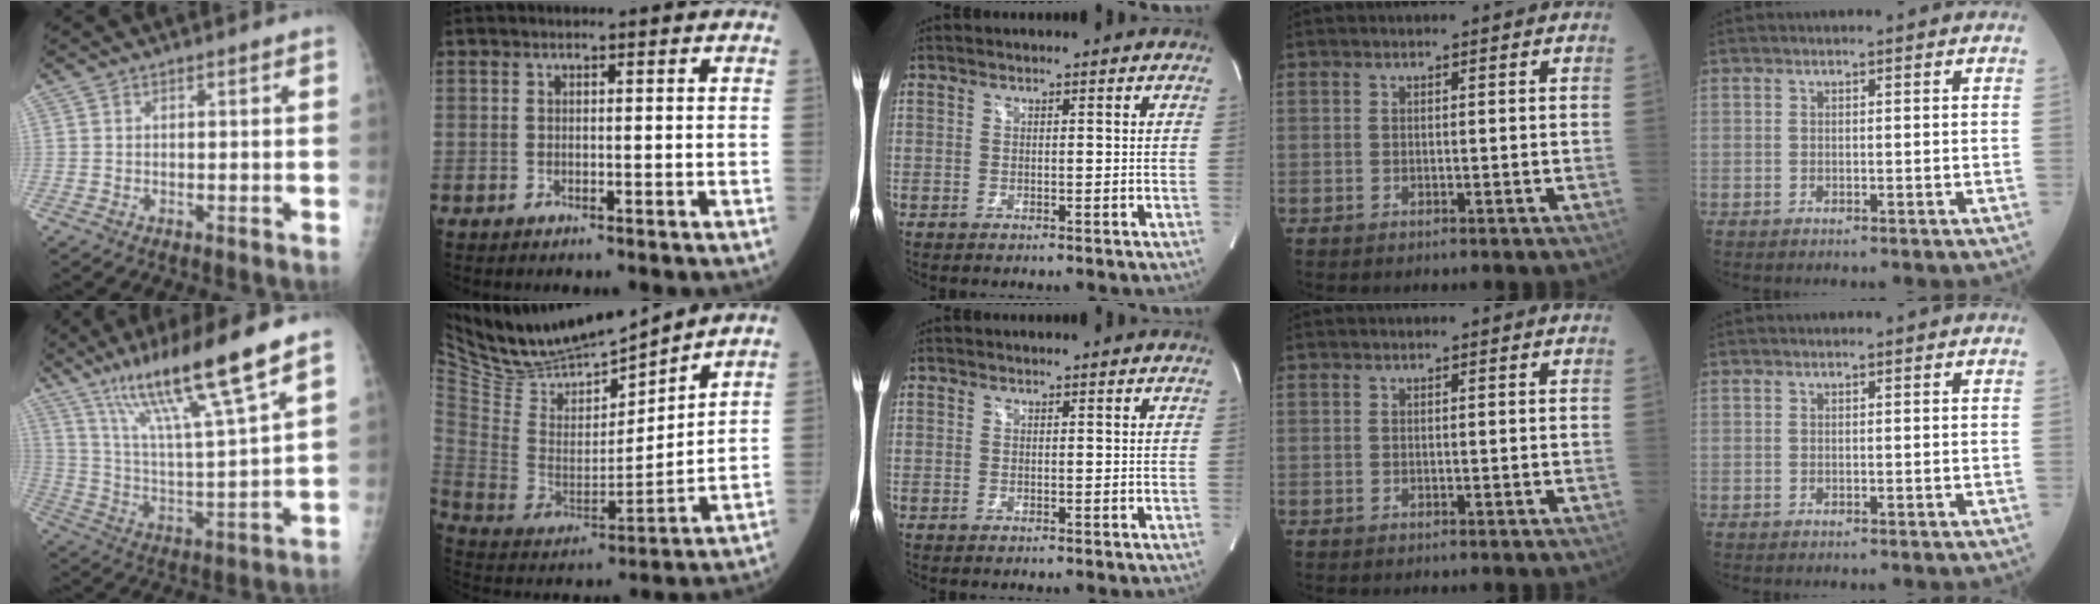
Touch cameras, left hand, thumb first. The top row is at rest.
{"thumb": {"total": 18.6, "force": [12.4, 1.0, 13.8], "torque": [-0.229, -0.057, 0.219]}, "index": {"total": 16.1, "force": [15.3, 1.6, 4.6], "torque": [-0.108, -0.018, 0.289]}}